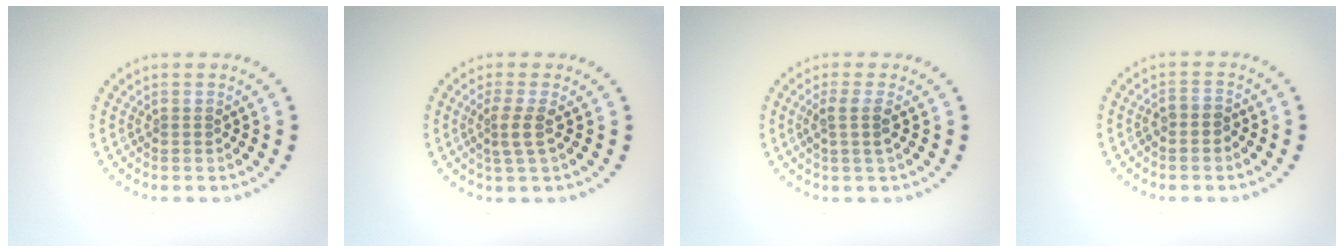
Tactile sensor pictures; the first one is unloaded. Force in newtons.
{"total": 2.1, "press": 1.6, "slide": 1.4}
{"total": 1.9, "press": 1.5, "slide": 1.1}
{"total": 1.5, "press": 1.2, "slide": 0.8}